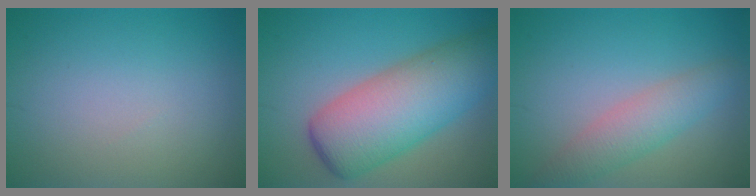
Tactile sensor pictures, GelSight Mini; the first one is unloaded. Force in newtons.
{"total": 7.9, "press": 7.9, "slide": 0.3}
{"total": 3.5, "press": 3.5, "slide": 0.2}